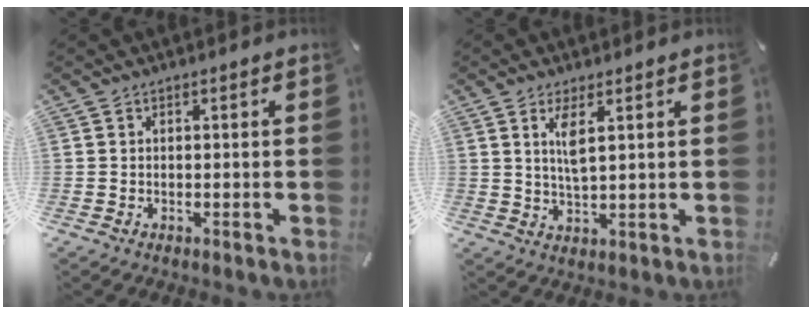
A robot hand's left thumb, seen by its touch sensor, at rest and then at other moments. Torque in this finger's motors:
{"motor_torque": [1.03, 0.38, 0.42, -0.49, 0.07]}